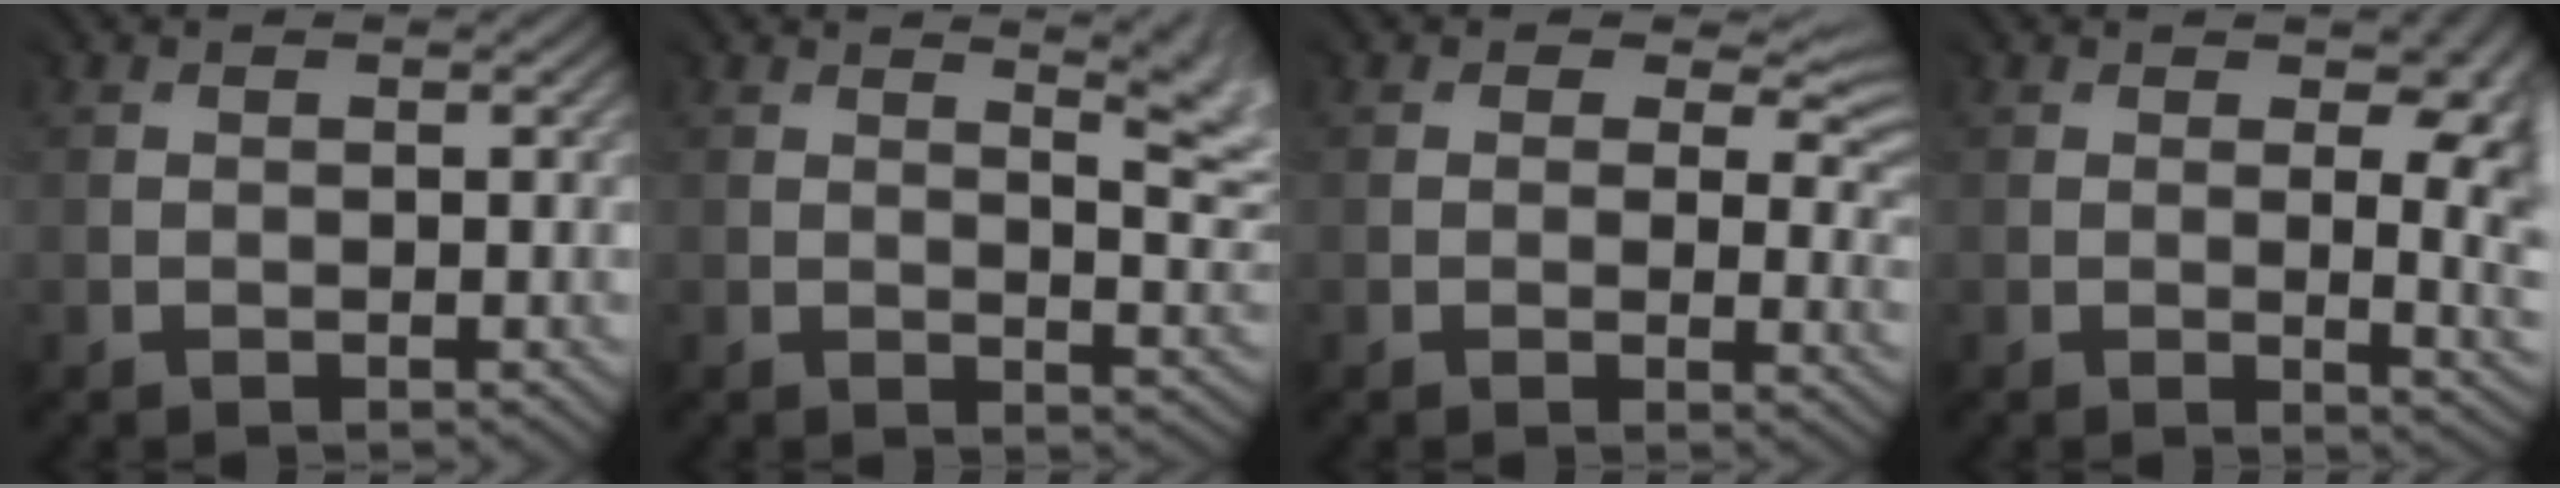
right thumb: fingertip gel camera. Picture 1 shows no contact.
{"total": 6.5, "force": [3.1, 1.8, 5.4], "torque": [-0.056, 0.011, 0.039]}
{"total": 6.2, "force": [2.1, 3.5, 4.6], "torque": [-0.060, -0.006, 0.031]}
{"total": 9.4, "force": [1.0, 5.0, 7.8], "torque": [-0.077, 0.000, 0.021]}